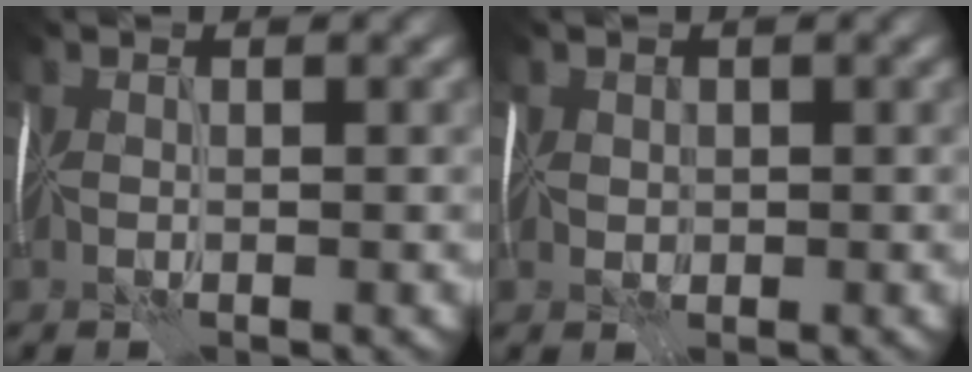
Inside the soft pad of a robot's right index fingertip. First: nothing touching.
{"total": 1.8, "force": [0.6, 1.6, 0.5], "torque": [-0.004, 0.015, 0.004]}